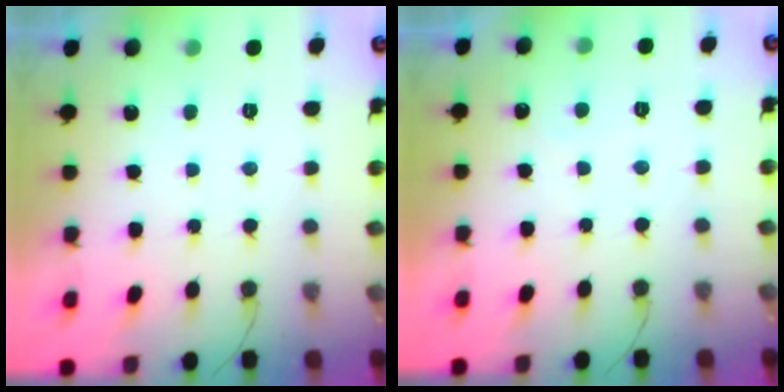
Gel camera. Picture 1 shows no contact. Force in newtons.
{"total": 4.4, "press": 4.4, "slide": 0.2}